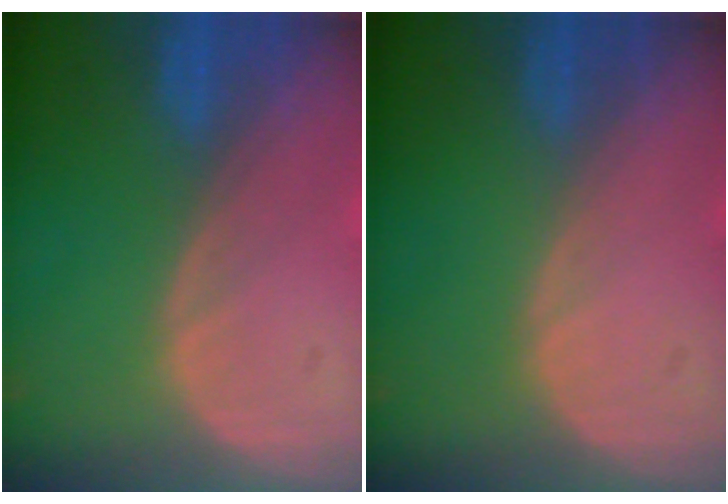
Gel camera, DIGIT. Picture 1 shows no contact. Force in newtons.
{"total": 0.0}